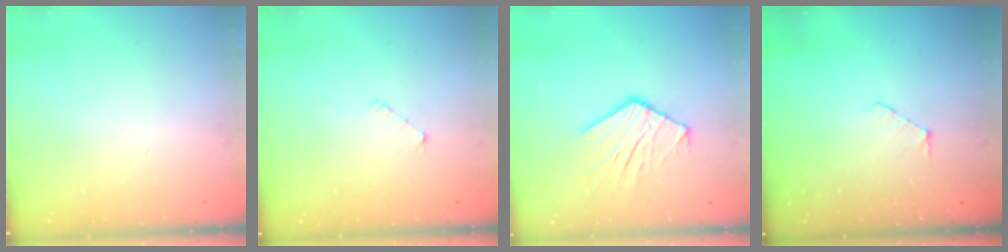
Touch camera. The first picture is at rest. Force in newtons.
{"total": 2.9, "press": 2.9, "slide": 0.2}
{"total": 11.4, "press": 11.3, "slide": 0.9}
{"total": 4.8, "press": 4.8, "slide": 0.3}